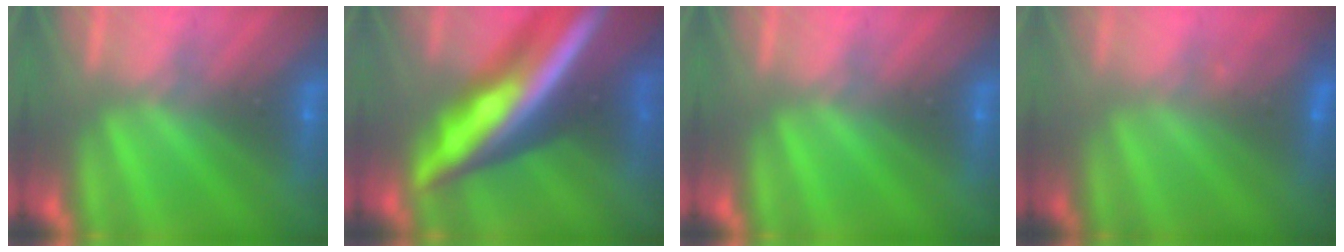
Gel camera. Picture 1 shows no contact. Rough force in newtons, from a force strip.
{"total": 8.3}
{"total": 0.0}
{"total": 2.9}